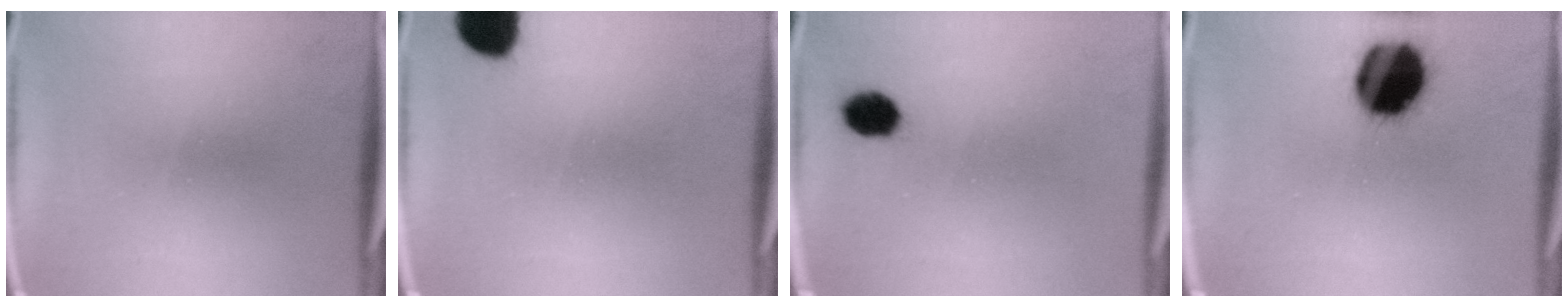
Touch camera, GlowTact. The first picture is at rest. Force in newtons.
{"total": 7.0}
{"total": 5.6}
{"total": 19.8}